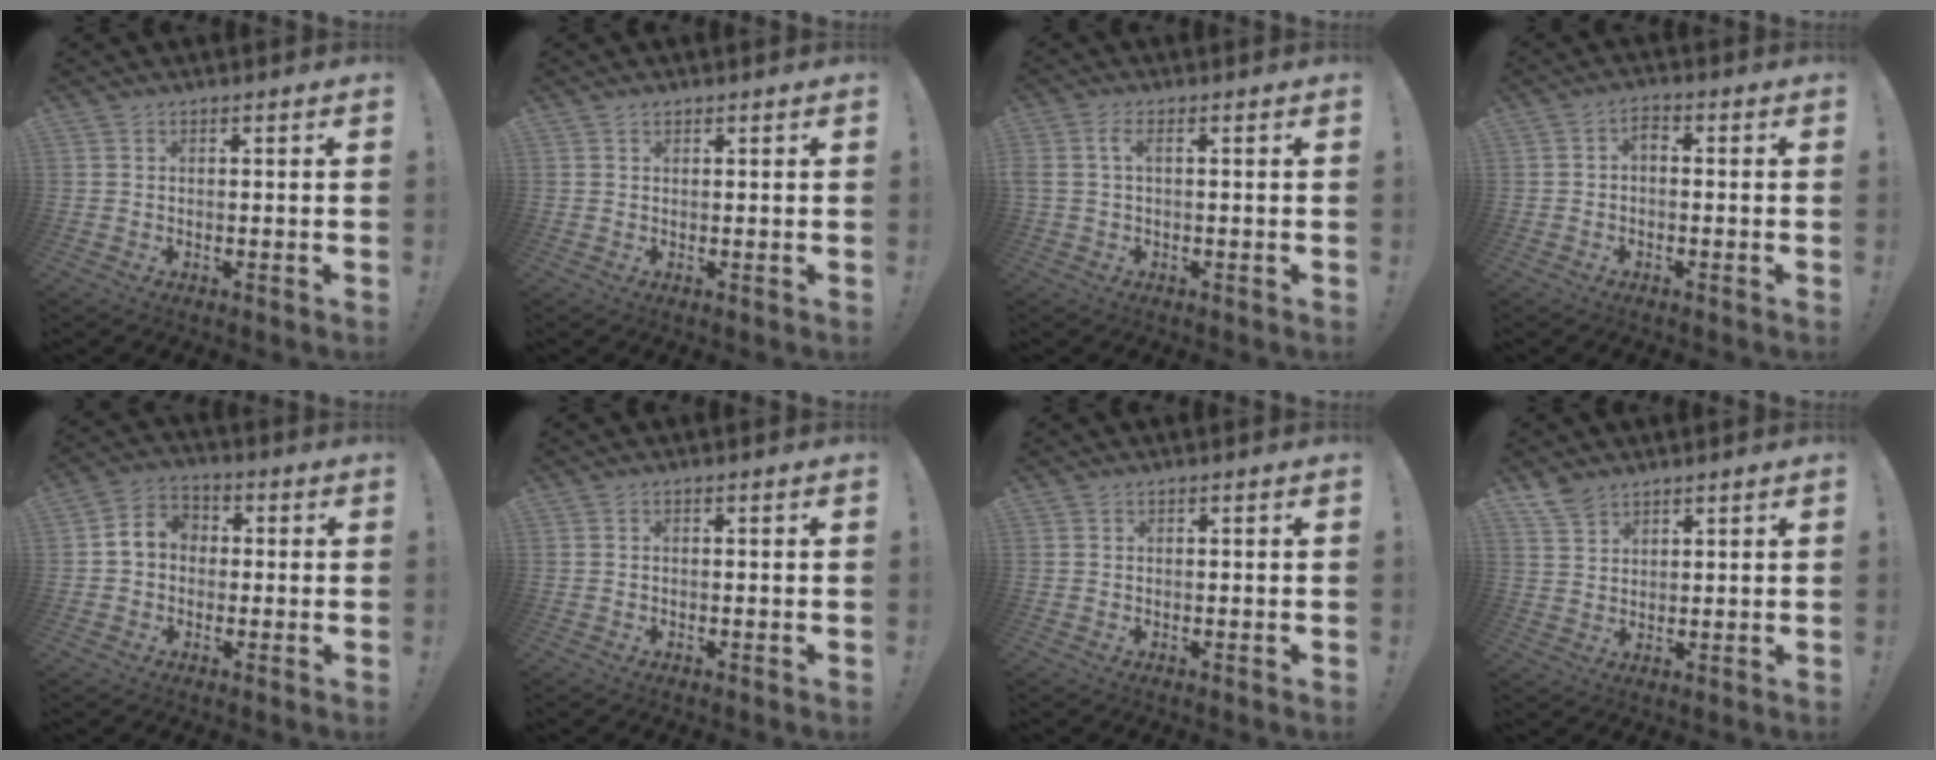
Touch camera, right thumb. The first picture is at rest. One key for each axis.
{"total": 0.7, "fx": 0.6, "fy": 0.3, "fz": 0.2, "tx": -0.001, "ty": -0.002, "tz": 0.012}
{"total": 3.2, "fx": 0.5, "fy": 1.2, "fz": 2.9, "tx": -0.077, "ty": 0.003, "tz": 0.006}
{"total": 2.3, "fx": -1.1, "fy": 1.1, "fz": 1.7, "tx": -0.034, "ty": 0.010, "tz": -0.021}
{"total": 6.7, "fx": 0.1, "fy": 5.9, "fz": 3.3, "tx": -0.055, "ty": 0.021, "tz": 0.005}
{"total": 0.0}
{"total": 0.0}
{"total": 5.5, "fx": 4.4, "fy": 3.1, "fz": 1.3, "tx": -0.024, "ty": -0.025, "tz": 0.084}